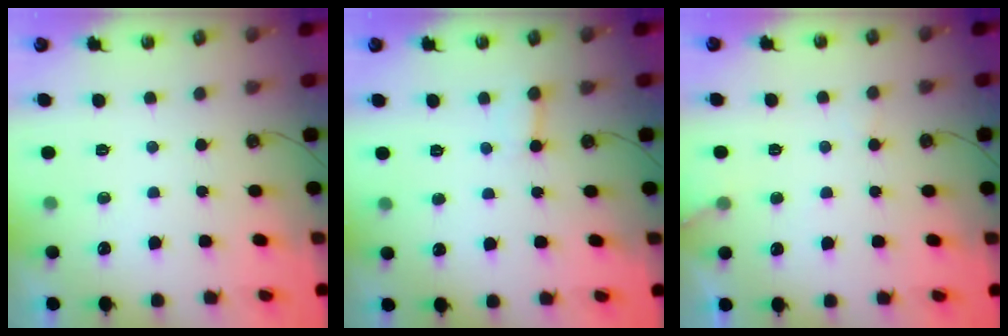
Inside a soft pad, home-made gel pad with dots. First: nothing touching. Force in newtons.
{"total": 2.2, "press": 2.2, "slide": 0.3}
{"total": 6.2, "press": 6.2, "slide": 0.5}